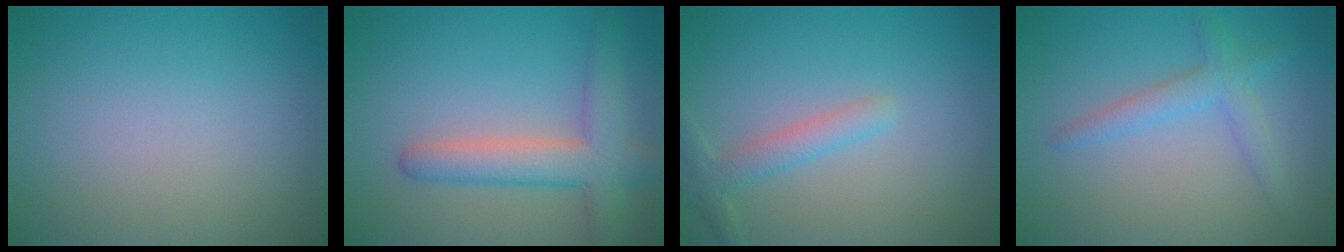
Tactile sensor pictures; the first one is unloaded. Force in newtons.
{"total": 4.9, "press": 4.9, "slide": 0.3}
{"total": 2.1, "press": 2.1, "slide": 0.1}
{"total": 2.6, "press": 2.6, "slide": 0.1}